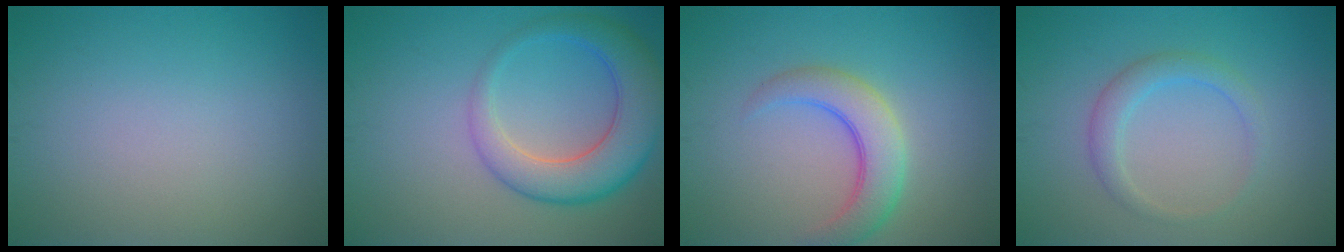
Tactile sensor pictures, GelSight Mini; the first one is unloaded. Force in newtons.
{"total": 6.6, "press": 6.6, "slide": 0.3}
{"total": 4.5, "press": 4.5, "slide": 0.3}
{"total": 2.3, "press": 2.3, "slide": 0.2}